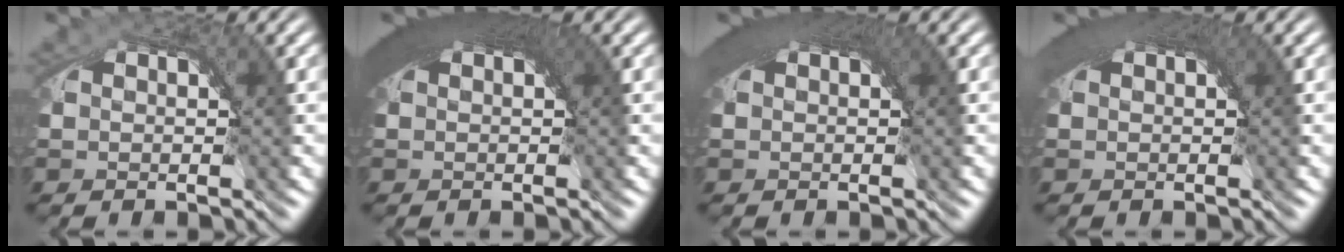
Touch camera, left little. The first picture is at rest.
{"total": 6.3, "force": [1.9, 2.3, 5.6], "torque": [-0.068, 0.017, 0.020]}
{"total": 4.7, "force": [1.6, 1.6, 4.1], "torque": [-0.050, 0.013, 0.019]}
{"total": 4.1, "force": [1.4, 1.4, 3.6], "torque": [-0.043, 0.010, 0.017]}